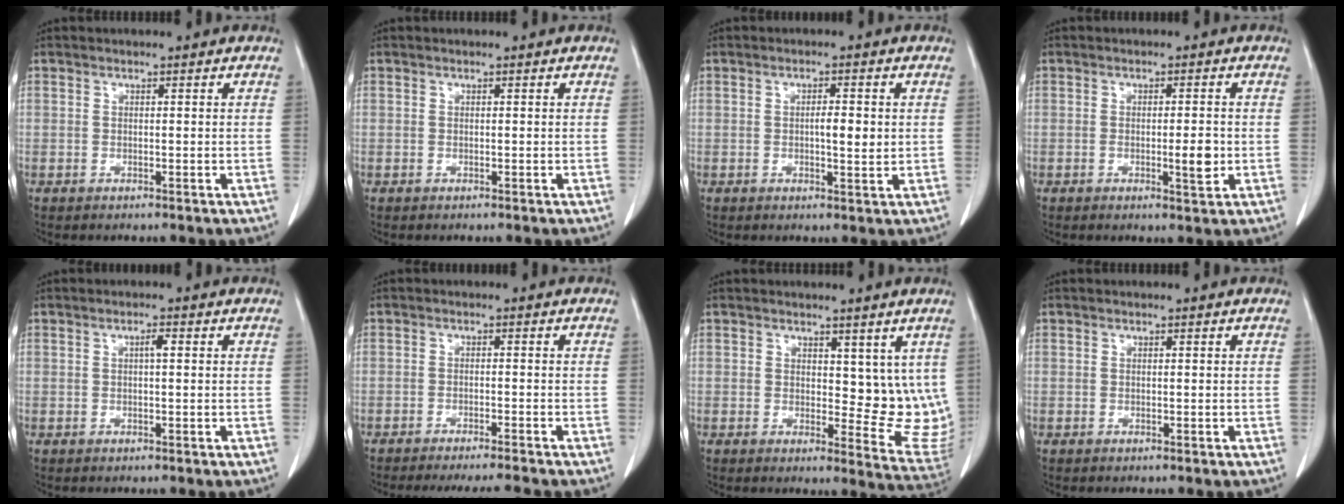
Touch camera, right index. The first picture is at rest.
{"total": 0.0}
{"total": 3.3, "force": [0.2, 0.7, 3.2], "torque": [-0.051, -0.001, 0.002]}
{"total": 3.4, "force": [-0.6, 0.6, 3.3], "torque": [-0.050, -0.003, -0.008]}
{"total": 1.3, "force": [0.2, 0.2, 1.2], "torque": [-0.021, 0.004, 0.003]}
{"total": 7.3, "force": [-6.8, -0.5, 2.6], "torque": [-0.028, -0.011, -0.099]}
{"total": 8.1, "force": [3.0, 4.2, 6.3], "torque": [-0.053, -0.015, 0.045]}
{"total": 0.0}